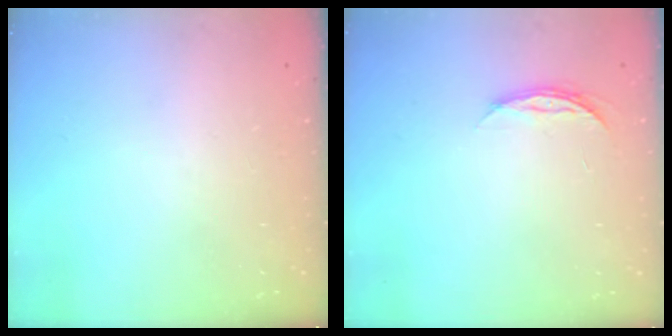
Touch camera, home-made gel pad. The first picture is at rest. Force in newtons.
{"total": 4.2, "press": 4.1, "slide": 0.5}